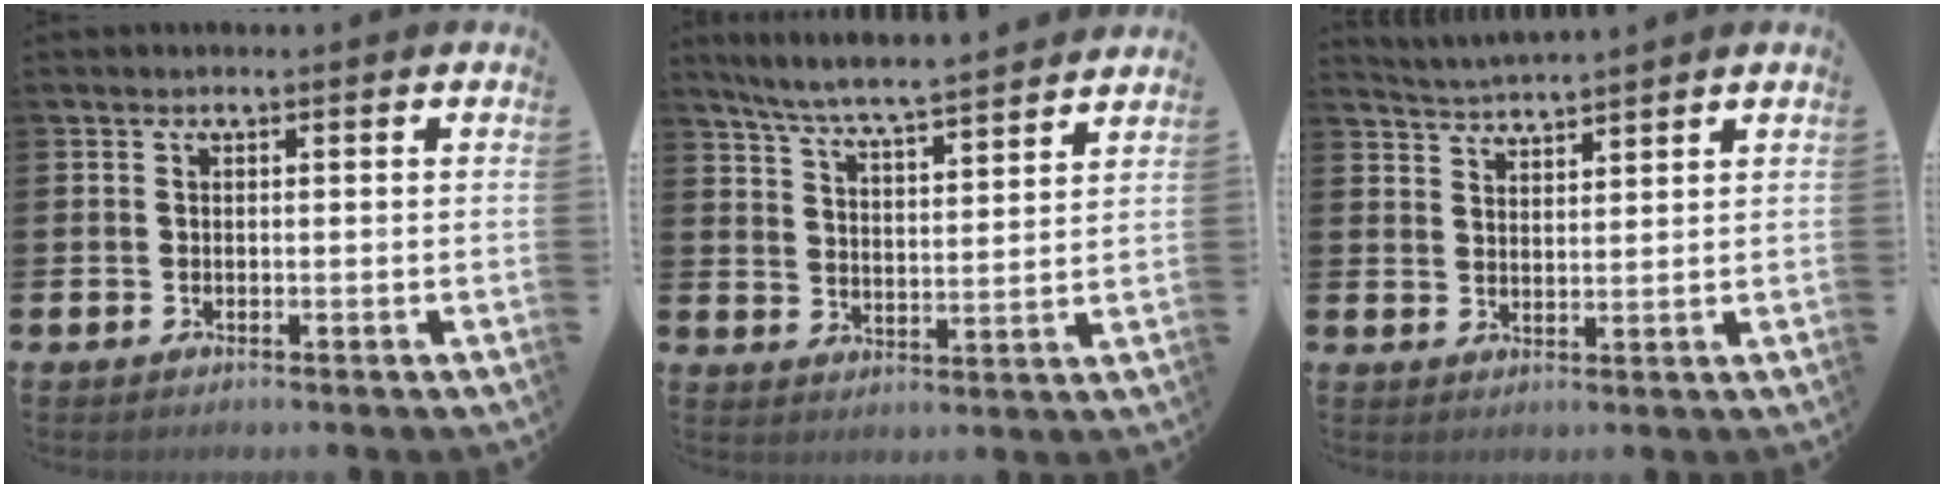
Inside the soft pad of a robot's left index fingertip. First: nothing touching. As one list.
[{"total": 6.6, "force": [6.3, -0.2, 1.9], "torque": [-0.061, -0.045, 0.107]}, {"total": 3.6, "force": [3.6, -0.2, -0.3], "torque": [-0.008, -0.018, 0.065]}]